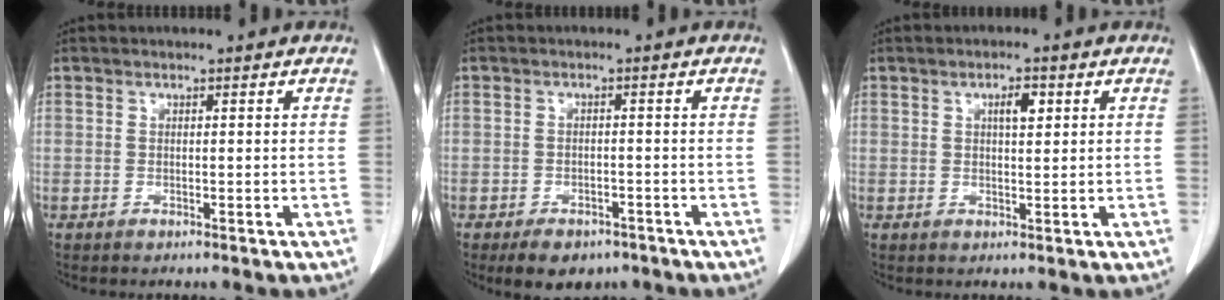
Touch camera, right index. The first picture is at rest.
{"total": 5.6, "force": [-4.0, 3.2, 2.3], "torque": [-0.027, 0.001, -0.054]}
{"total": 2.7, "force": [1.0, 0.9, 2.4], "torque": [-0.041, 0.001, 0.017]}